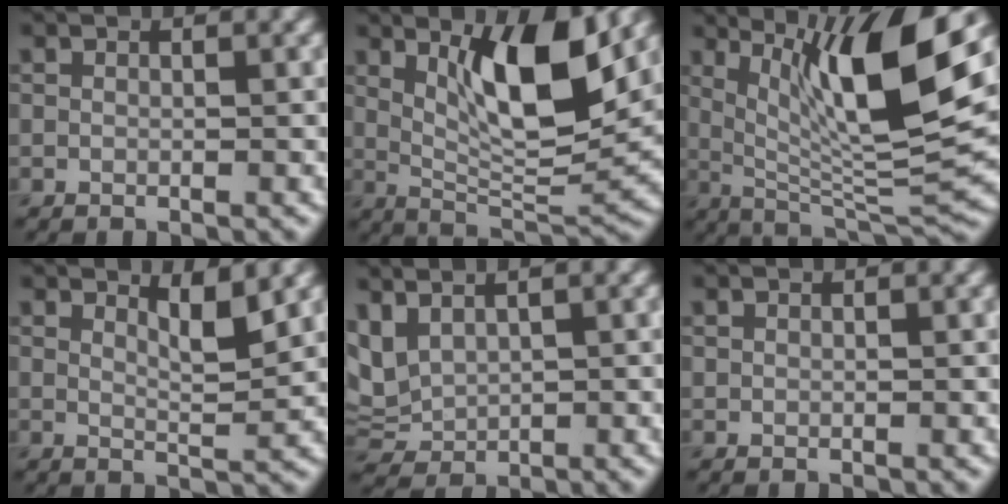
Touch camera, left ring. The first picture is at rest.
{"total": 8.2, "force": [3.1, 2.1, 7.4], "torque": [-0.120, -0.014, 0.055]}
{"total": 12.1, "force": [4.3, 2.6, 11.0], "torque": [-0.166, -0.008, 0.080]}
{"total": 2.6, "force": [1.6, 0.5, 2.0], "torque": [-0.028, -0.008, 0.028]}
{"total": 4.7, "force": [2.0, 2.9, 3.1], "torque": [-0.076, 0.005, 0.048]}
{"total": 0.0}